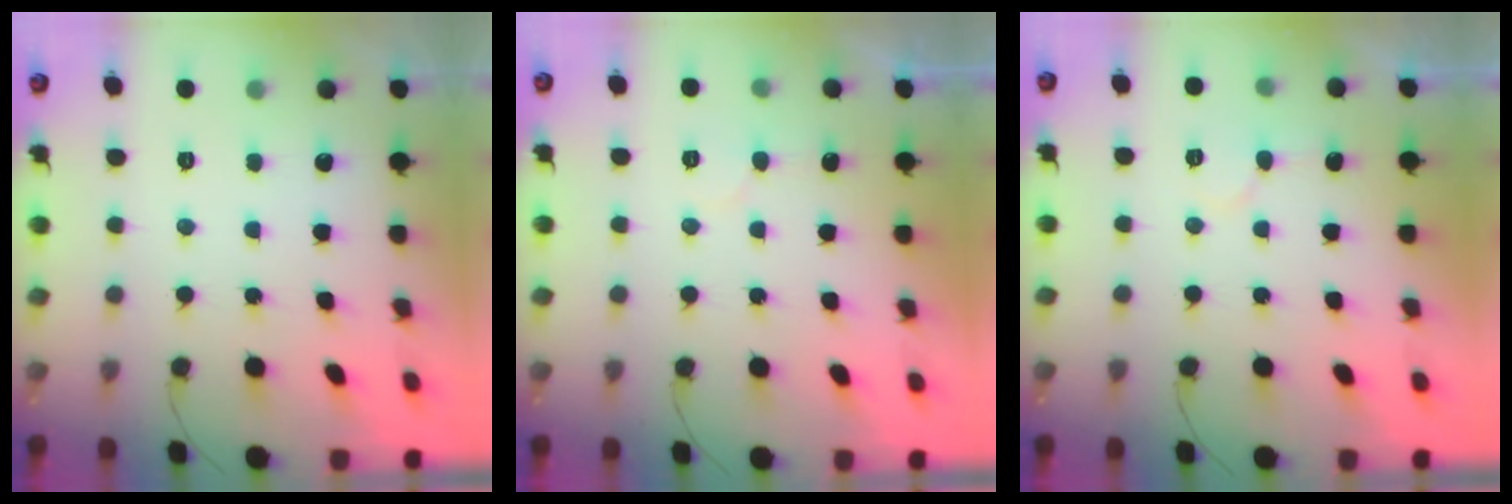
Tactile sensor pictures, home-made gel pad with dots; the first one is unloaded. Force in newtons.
{"total": 5.5, "press": 5.5, "slide": 0.3}
{"total": 4.7, "press": 4.7, "slide": 0.3}